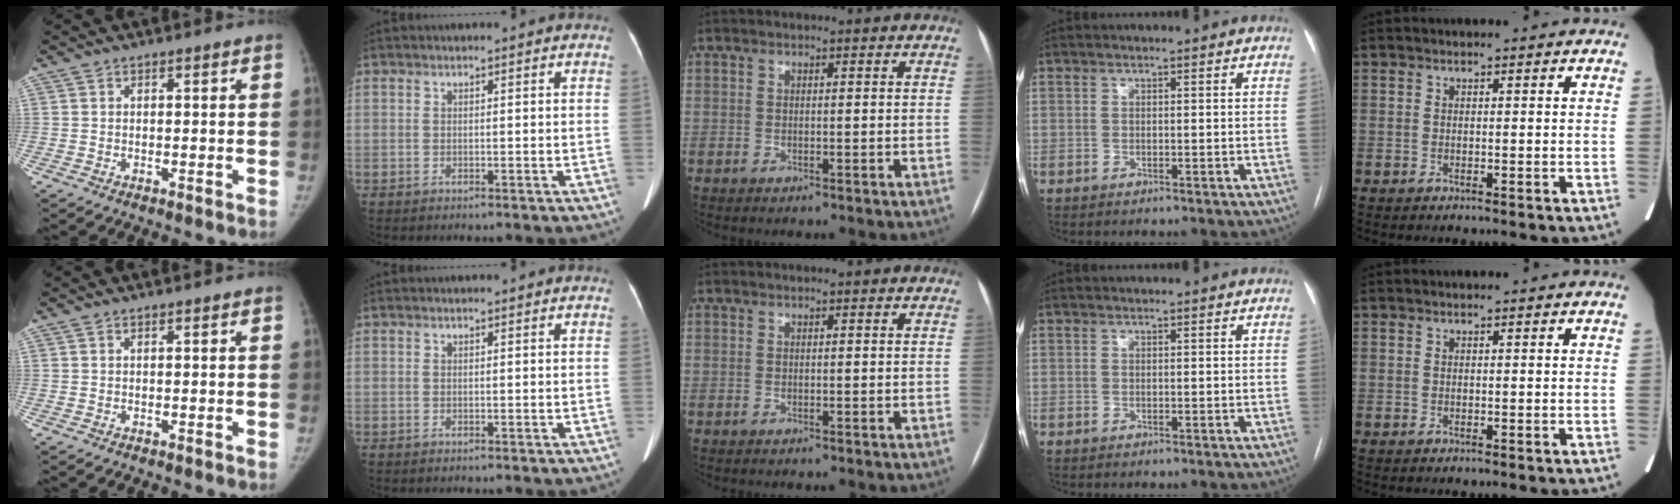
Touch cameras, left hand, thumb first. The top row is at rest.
{}